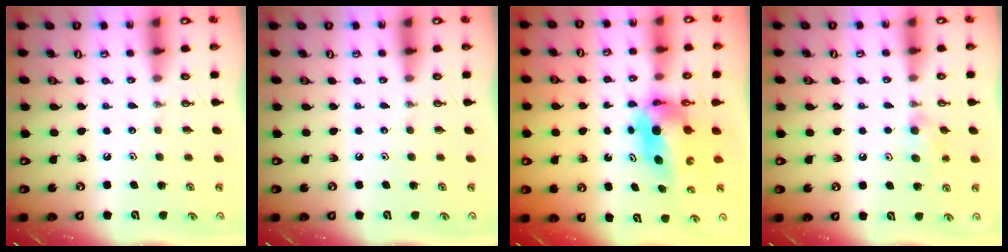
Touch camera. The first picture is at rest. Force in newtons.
{"total": 0.0}
{"total": 6.0, "press": 6.0, "slide": 0.4}
{"total": 10.4, "press": 6.8, "slide": 7.8}